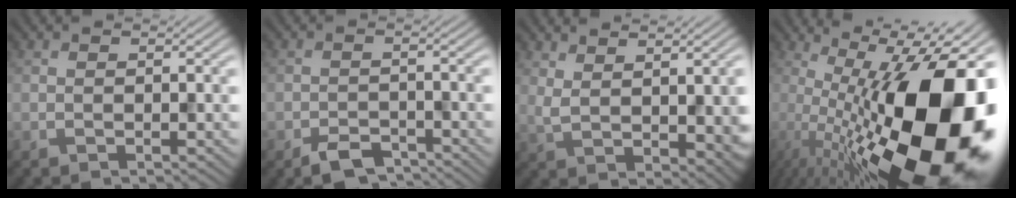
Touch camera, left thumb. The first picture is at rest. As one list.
[{"total": 3.7, "force": [-2.9, 1.6, 1.7], "torque": [-0.030, -0.002, -0.056]}, {"total": 6.4, "force": [1.9, 2.6, 5.6], "torque": [-0.097, -0.008, 0.051]}, {"total": 22.7, "force": [-3.8, 8.5, 20.6], "torque": [-0.296, 0.006, -0.071]}]